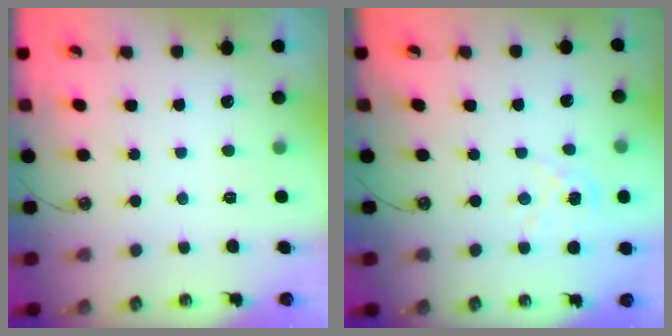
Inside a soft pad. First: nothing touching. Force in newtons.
{"total": 2.1, "press": 2.1, "slide": 0.2}